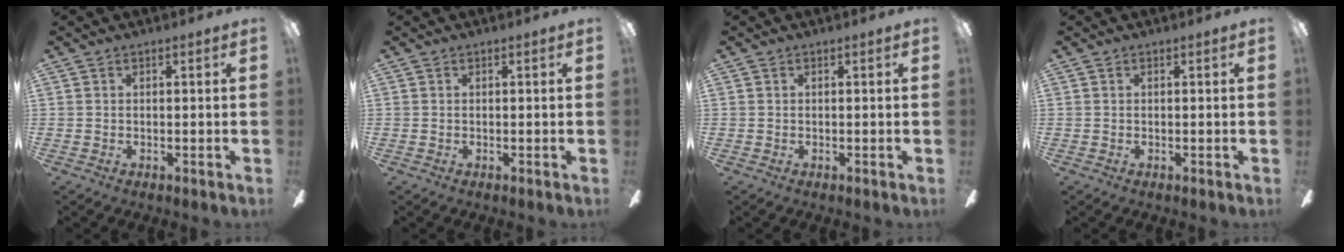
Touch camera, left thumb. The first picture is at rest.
{"total": 0.0}
{"total": 0.0}
{"total": 0.0}